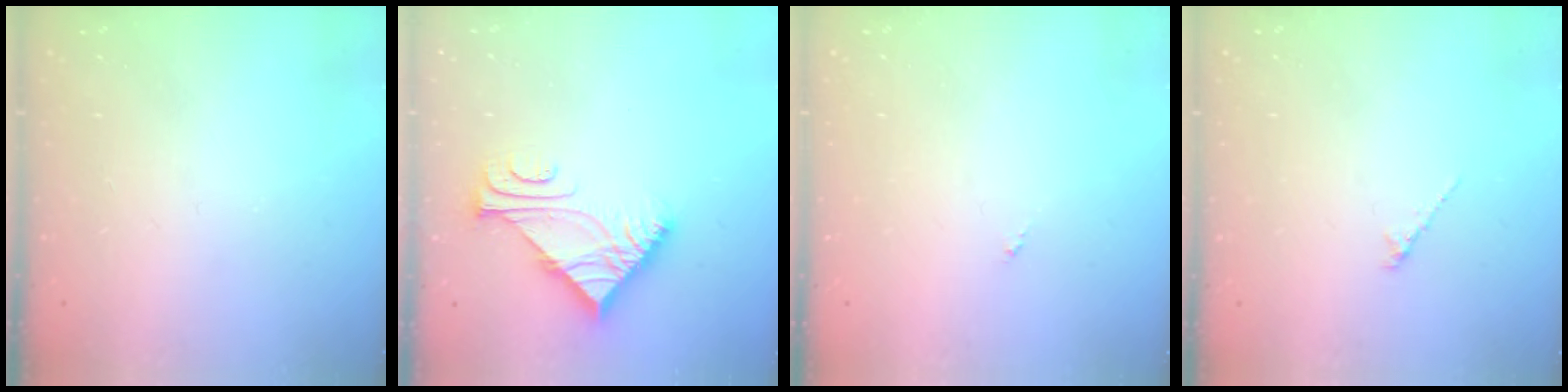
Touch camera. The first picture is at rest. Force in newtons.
{"total": 6.2, "press": 6.2, "slide": 0.4}
{"total": 0.0}
{"total": 1.2, "press": 1.1, "slide": 0.4}